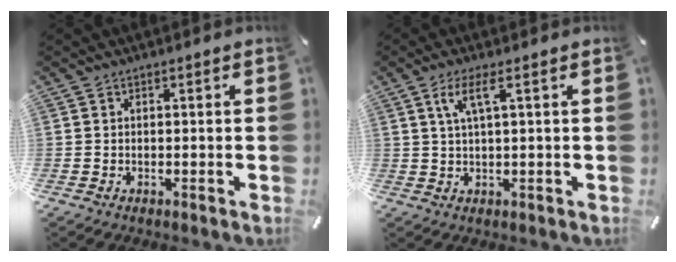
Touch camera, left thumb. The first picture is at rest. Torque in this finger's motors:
{"motor_torque": [0.09, -0.12, 0.57, -0.17, 0.23]}